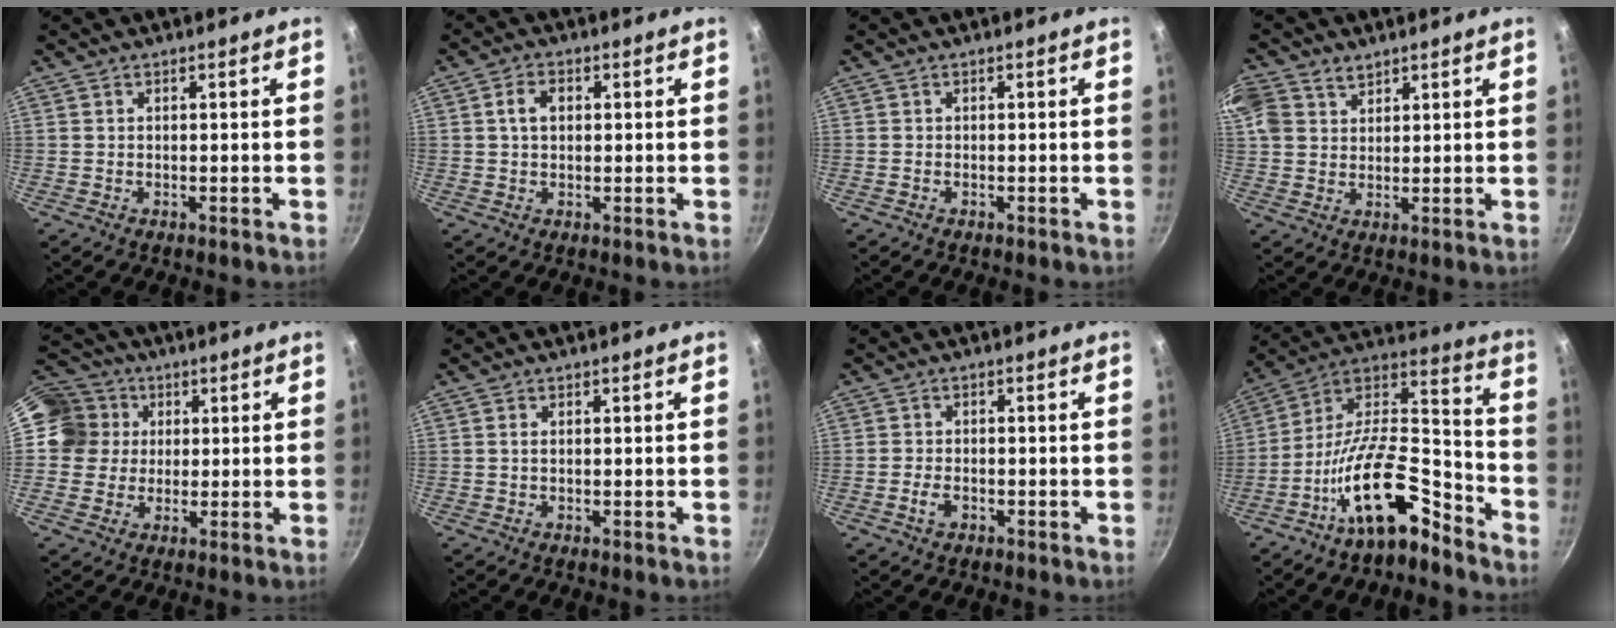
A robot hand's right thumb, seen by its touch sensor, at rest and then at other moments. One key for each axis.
{"total": 3.8, "fx": 0.7, "fy": 2.6, "fz": 2.6, "tx": -0.034, "ty": 0.007, "tz": 0.008}
{"total": 0.0}
{"total": 9.5, "fx": 4.7, "fy": 7.3, "fz": 3.9, "tx": -0.086, "ty": 0.015, "tz": 0.094}
{"total": 10.4, "fx": 1.9, "fy": 9.7, "fz": 3.0, "tx": -0.029, "ty": 0.016, "tz": 0.018}
{"total": 0.7, "fx": 0.1, "fy": 0.3, "fz": 0.6, "tx": -0.013, "ty": 0.001, "tz": 0.002}
{"total": 2.7, "fx": -1.3, "fy": 1.6, "fz": 1.7, "tx": -0.036, "ty": 0.012, "tz": -0.026}
{"total": 18.9, "fx": -11.7, "fy": 7.2, "fz": 13.0, "tx": -0.190, "ty": 0.105, "tz": -0.216}